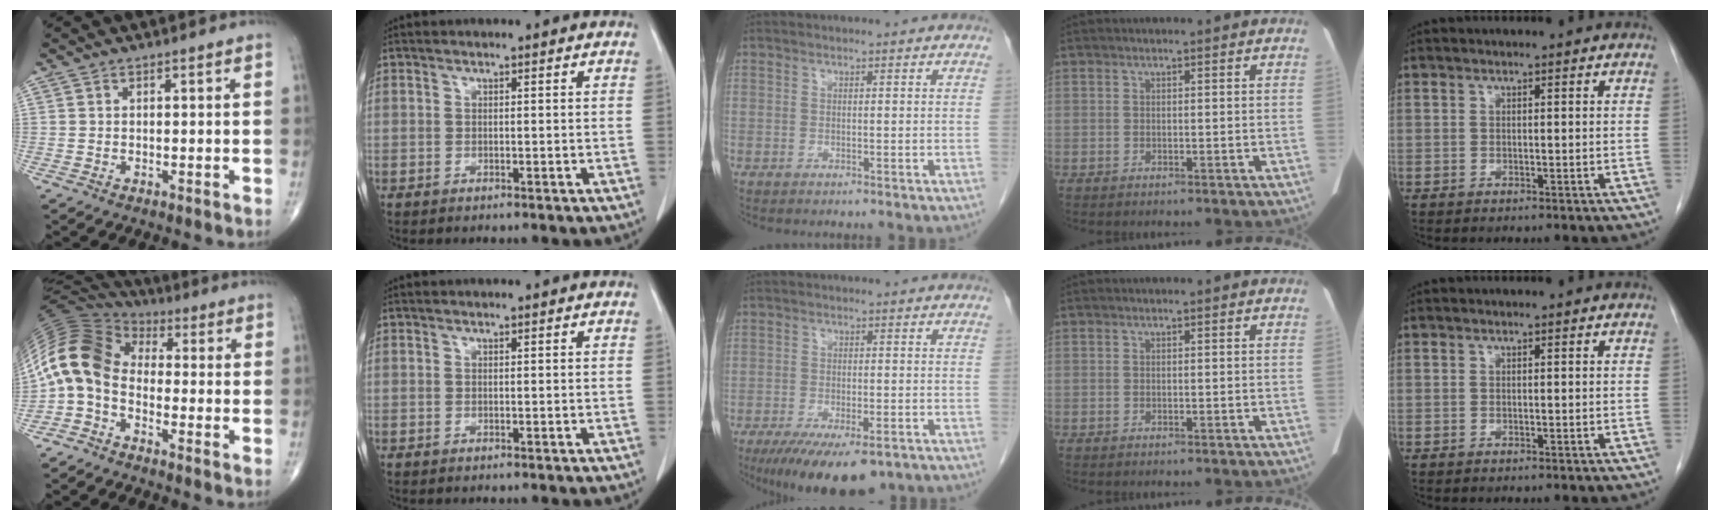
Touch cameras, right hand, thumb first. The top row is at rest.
{"thumb": {"total": 11.6, "force": [-2.2, 7.7, 8.5], "torque": [-0.171, 0.058, -0.064]}, "middle": {"total": 11.1, "force": [-7.5, 3.9, 7.2], "torque": [-0.115, -0.014, -0.113]}}